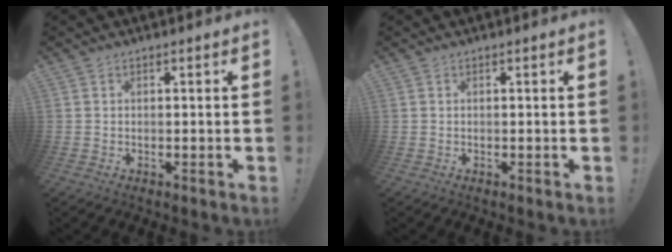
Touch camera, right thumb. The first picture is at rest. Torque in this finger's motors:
{"motor_torque": [0.00, 0.00, 0.09, -0.09, 0.00]}